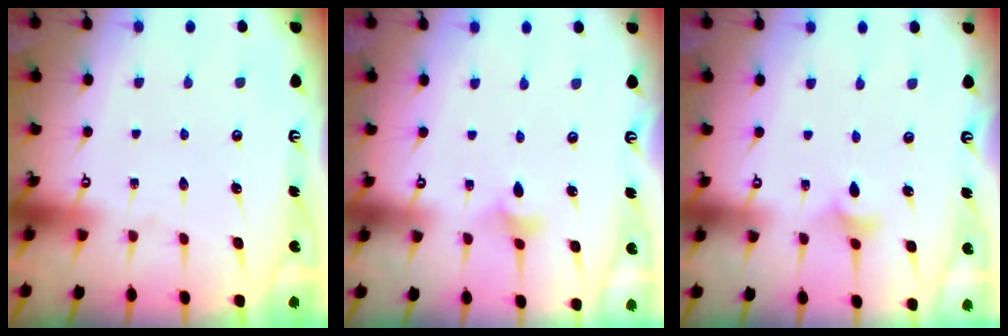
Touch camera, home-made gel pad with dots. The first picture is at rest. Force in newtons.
{"total": 2.9, "press": 2.9, "slide": 0.5}
{"total": 3.0, "press": 2.9, "slide": 0.5}